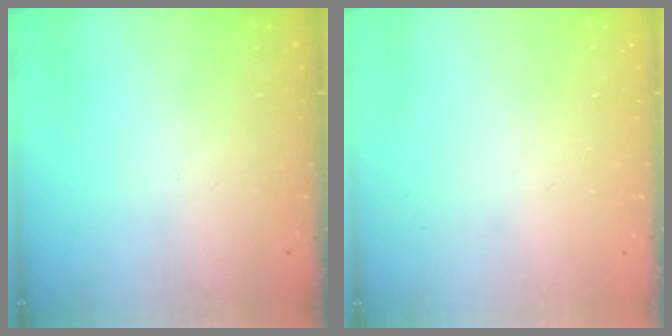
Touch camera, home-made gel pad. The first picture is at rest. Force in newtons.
{"total": 0.0}